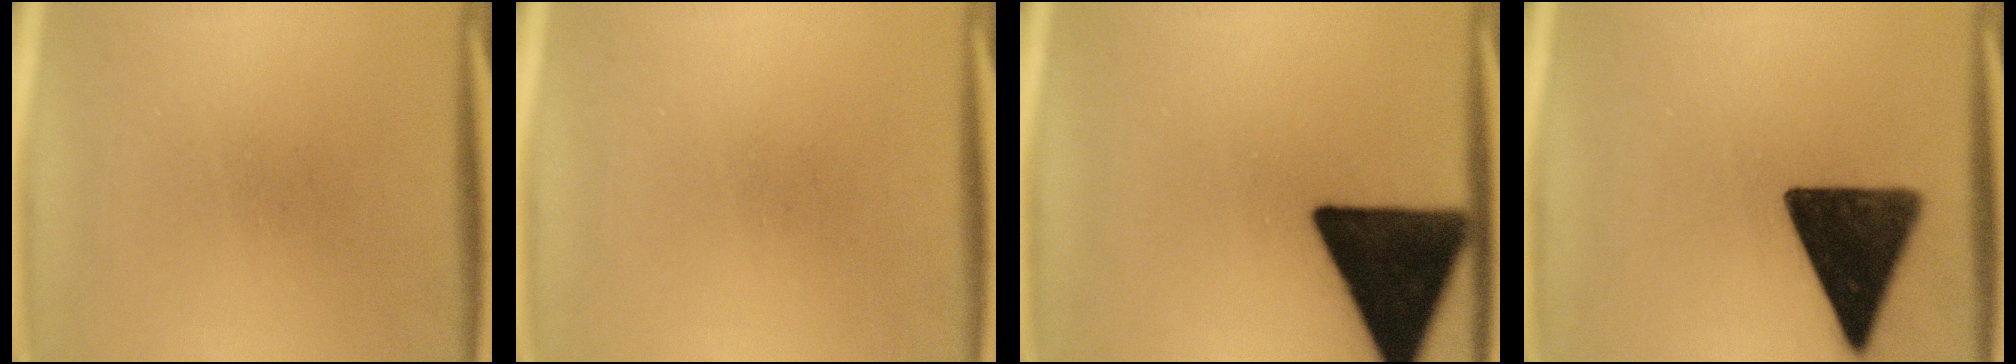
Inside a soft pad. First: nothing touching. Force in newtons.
{"total": 0.0}
{"total": 19.5}
{"total": 14.8}